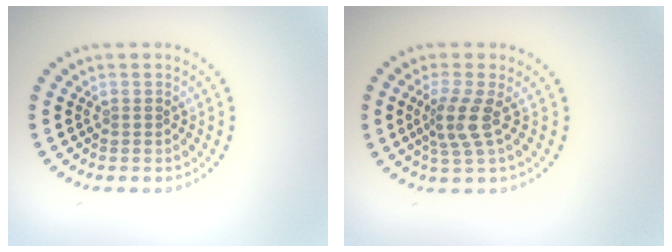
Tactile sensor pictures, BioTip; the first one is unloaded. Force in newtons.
{"total": 2.8, "press": 2.1, "slide": 1.8}